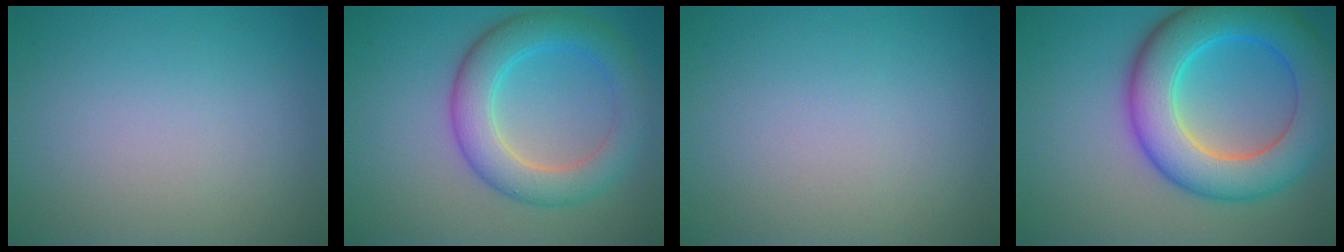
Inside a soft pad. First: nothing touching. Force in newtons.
{"total": 5.7, "press": 5.7, "slide": 0.2}
{"total": 0.0}
{"total": 9.5, "press": 9.5, "slide": 0.2}